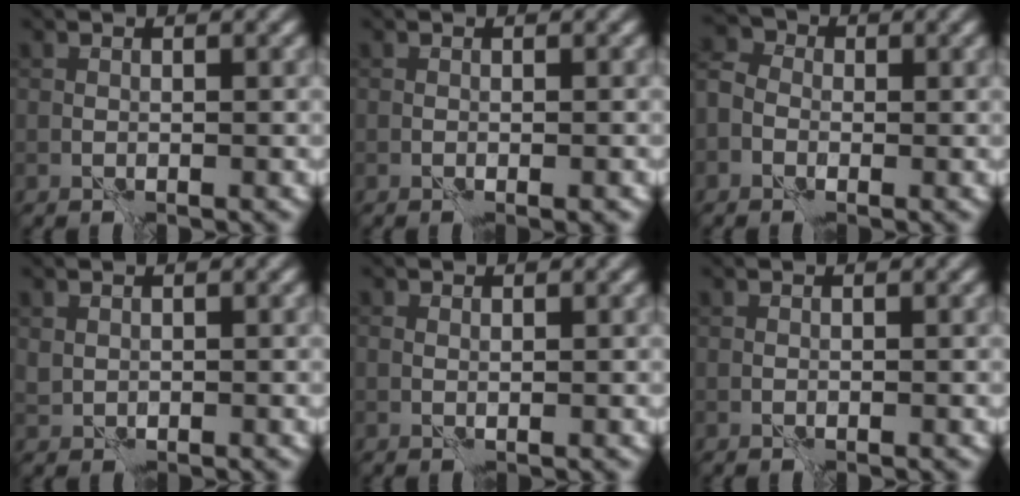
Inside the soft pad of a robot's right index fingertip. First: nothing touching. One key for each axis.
{"total": 0.9, "fx": -0.4, "fy": 0.1, "fz": 0.8, "tx": -0.011, "ty": -0.003, "tz": -0.007}
{"total": 2.9, "fx": -0.7, "fy": 2.5, "fz": 1.3, "tx": -0.016, "ty": 0.016, "tz": -0.024}
{"total": 0.7, "fx": 0.3, "fy": 0.6, "fz": 0.2, "tx": -0.005, "ty": -0.001, "tz": 0.010}
{"total": 0.5, "fx": 0.3, "fy": 0.3, "fz": 0.3, "tx": -0.005, "ty": 0.000, "tz": 0.003}
{"total": 0.0}